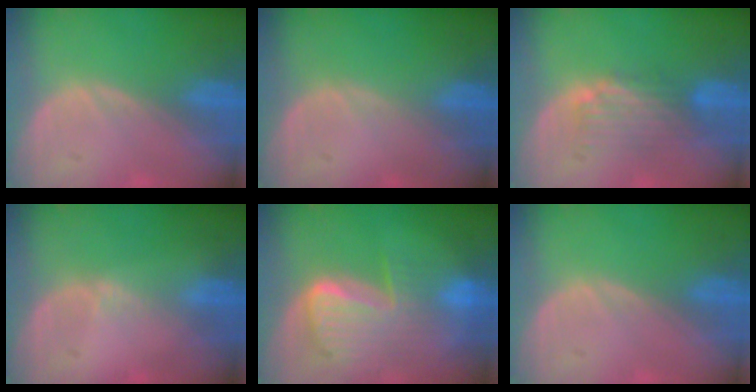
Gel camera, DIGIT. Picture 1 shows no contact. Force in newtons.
{"total": 0.0}
{"total": 4.8, "press": 4.1, "slide": 2.5}
{"total": 0.6, "press": 0.6, "slide": 0.2}
{"total": 10.0, "press": 8.6, "slide": 5.0}
{"total": 0.0}